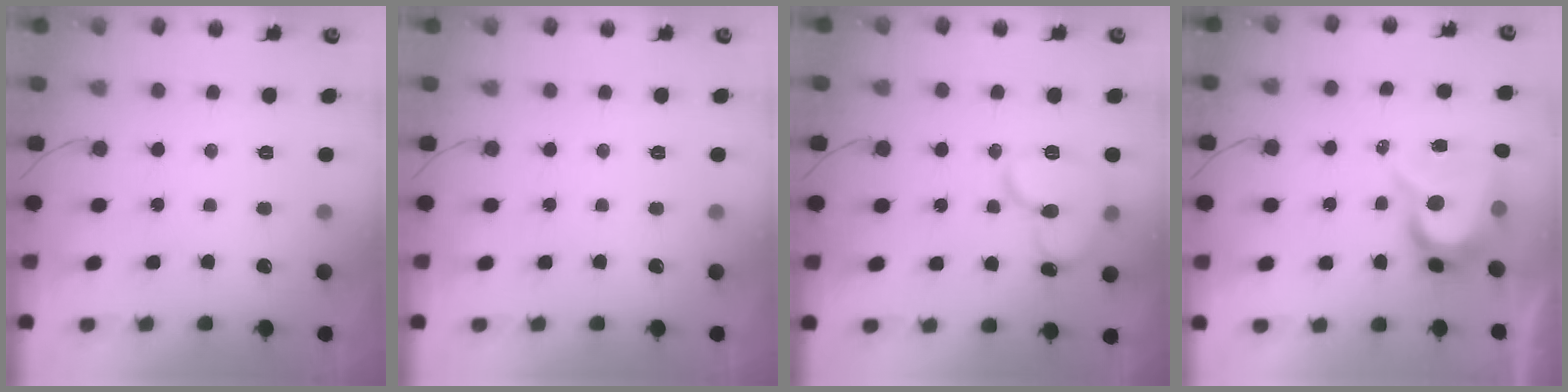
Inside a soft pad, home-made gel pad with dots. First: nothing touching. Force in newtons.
{"total": 0.0}
{"total": 12.7, "press": 12.6, "slide": 2.0}
{"total": 10.0, "press": 10.0, "slide": 0.9}